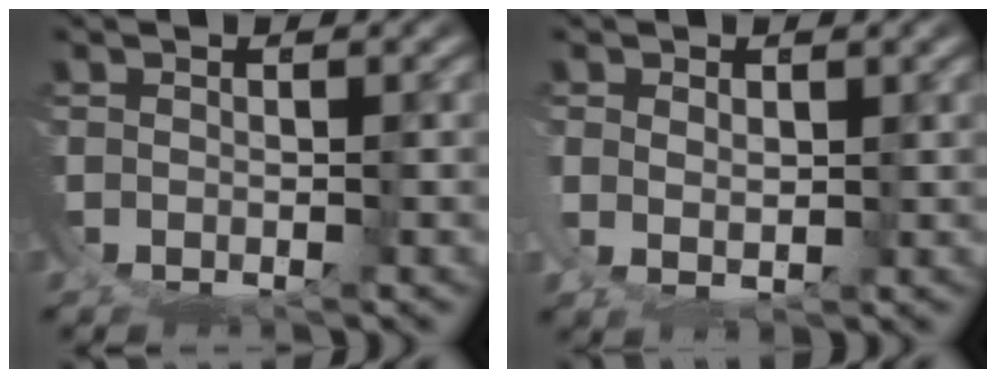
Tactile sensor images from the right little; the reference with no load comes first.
{"total": 2.4, "force": [0.9, 1.2, 1.9], "torque": [-0.041, -0.014, 0.027]}